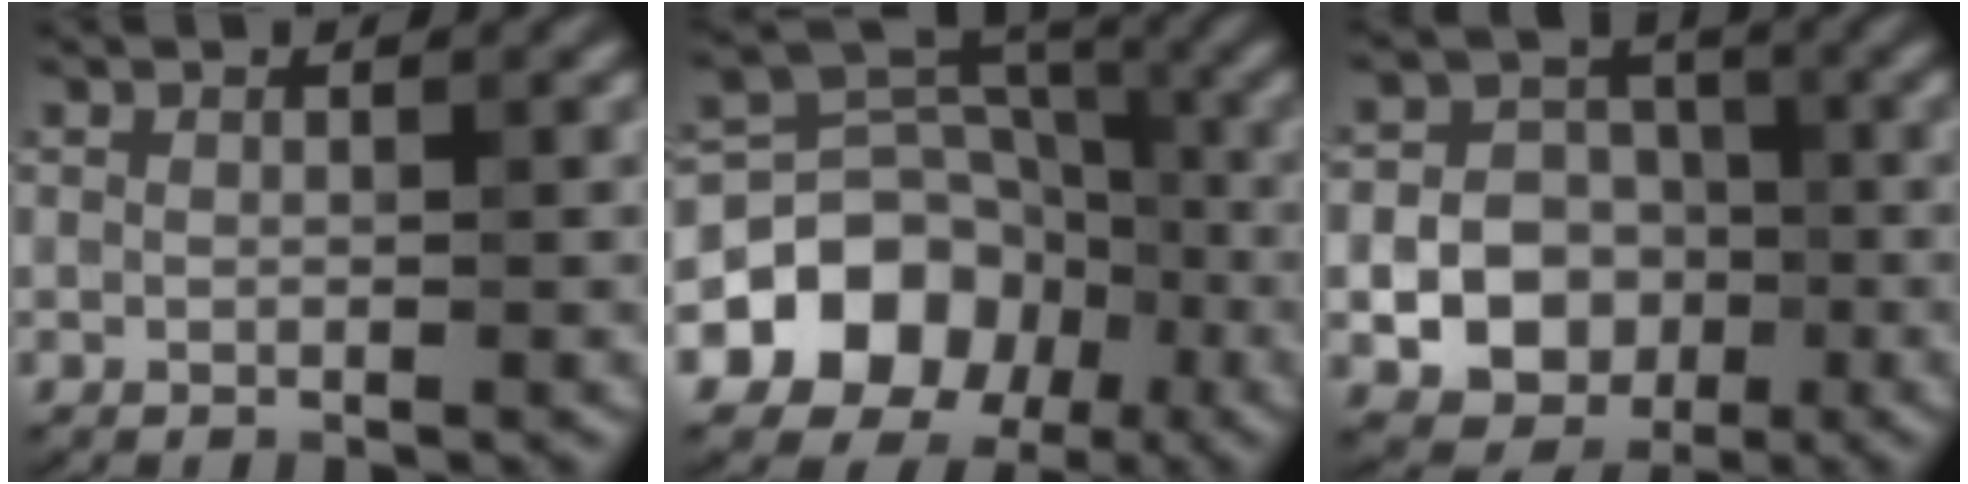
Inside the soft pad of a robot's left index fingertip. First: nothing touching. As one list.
[{"total": 10.2, "force": [-4.2, 8.1, 4.4], "torque": [-0.075, 0.008, -0.084]}, {"total": 10.4, "force": [-2.6, 9.3, 4.0], "torque": [-0.064, -0.010, -0.056]}]